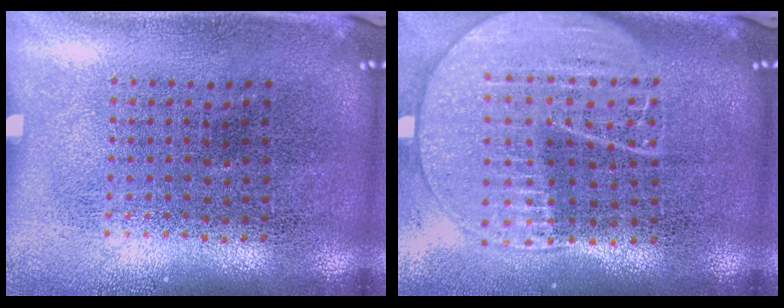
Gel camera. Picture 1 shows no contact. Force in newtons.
{"total": 2.0, "press": 1.8, "slide": 1.0}